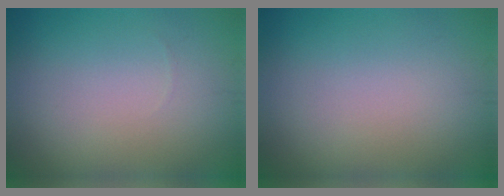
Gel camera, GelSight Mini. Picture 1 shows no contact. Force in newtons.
{"total": 0.0}